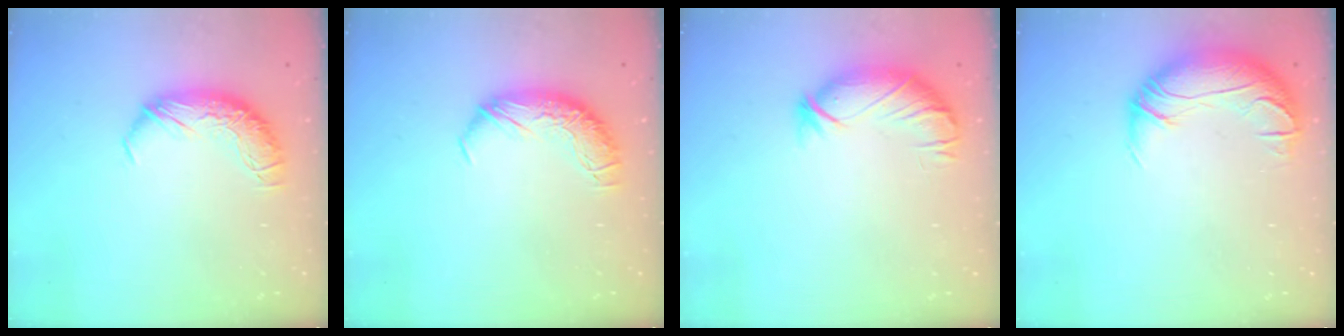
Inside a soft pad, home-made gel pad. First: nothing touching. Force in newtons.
{"total": 0.0}
{"total": 3.7, "press": 3.2, "slide": 1.8}
{"total": 3.0, "press": 1.9, "slide": 2.3}